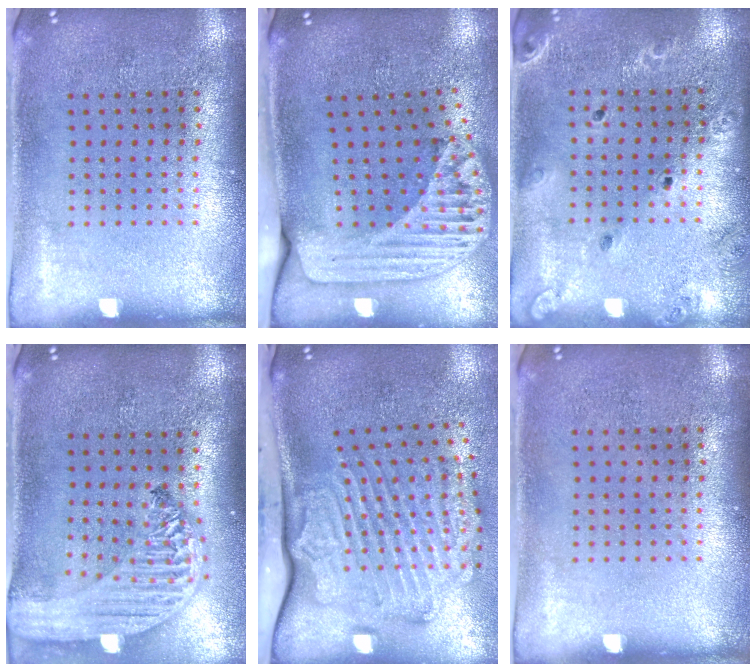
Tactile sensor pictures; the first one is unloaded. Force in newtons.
{"total": 2.4, "press": 1.7, "slide": 1.7}
{"total": 1.5, "press": 1.4, "slide": 0.2}
{"total": 3.1, "press": 2.5, "slide": 1.9}
{"total": 3.6, "press": 2.4, "slide": 2.6}
{"total": 0.0}